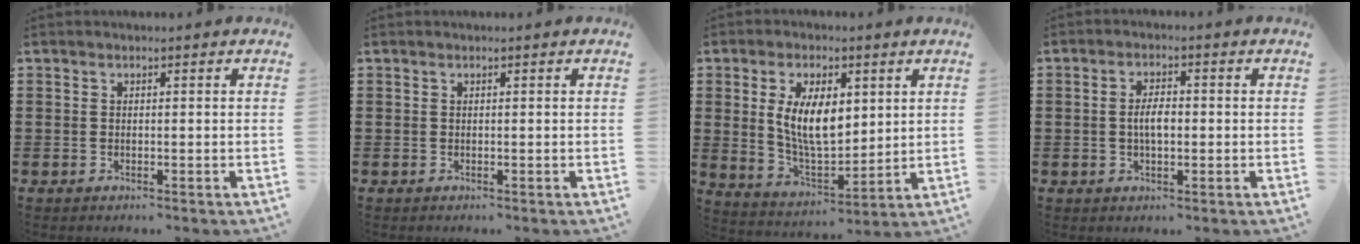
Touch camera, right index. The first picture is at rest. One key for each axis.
{"total": 0.0}
{"total": 9.6, "fx": 2.0, "fy": 4.8, "fz": 8.1, "tx": -0.153, "ty": 0.003, "tz": 0.034}
{"total": 3.5, "fx": -0.4, "fy": 1.4, "fz": 3.2, "tx": -0.061, "ty": 0.002, "tz": -0.009}